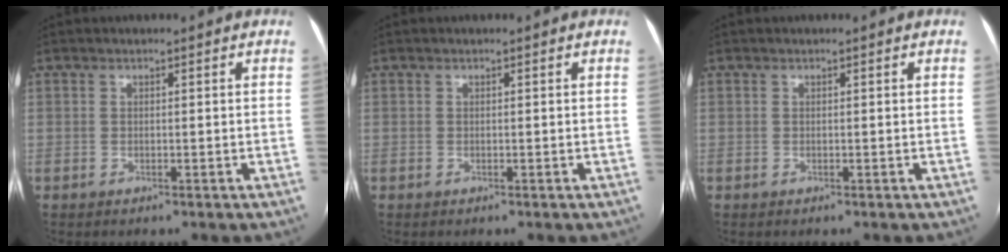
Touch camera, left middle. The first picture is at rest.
{"total": 0.0}
{"total": 0.0}